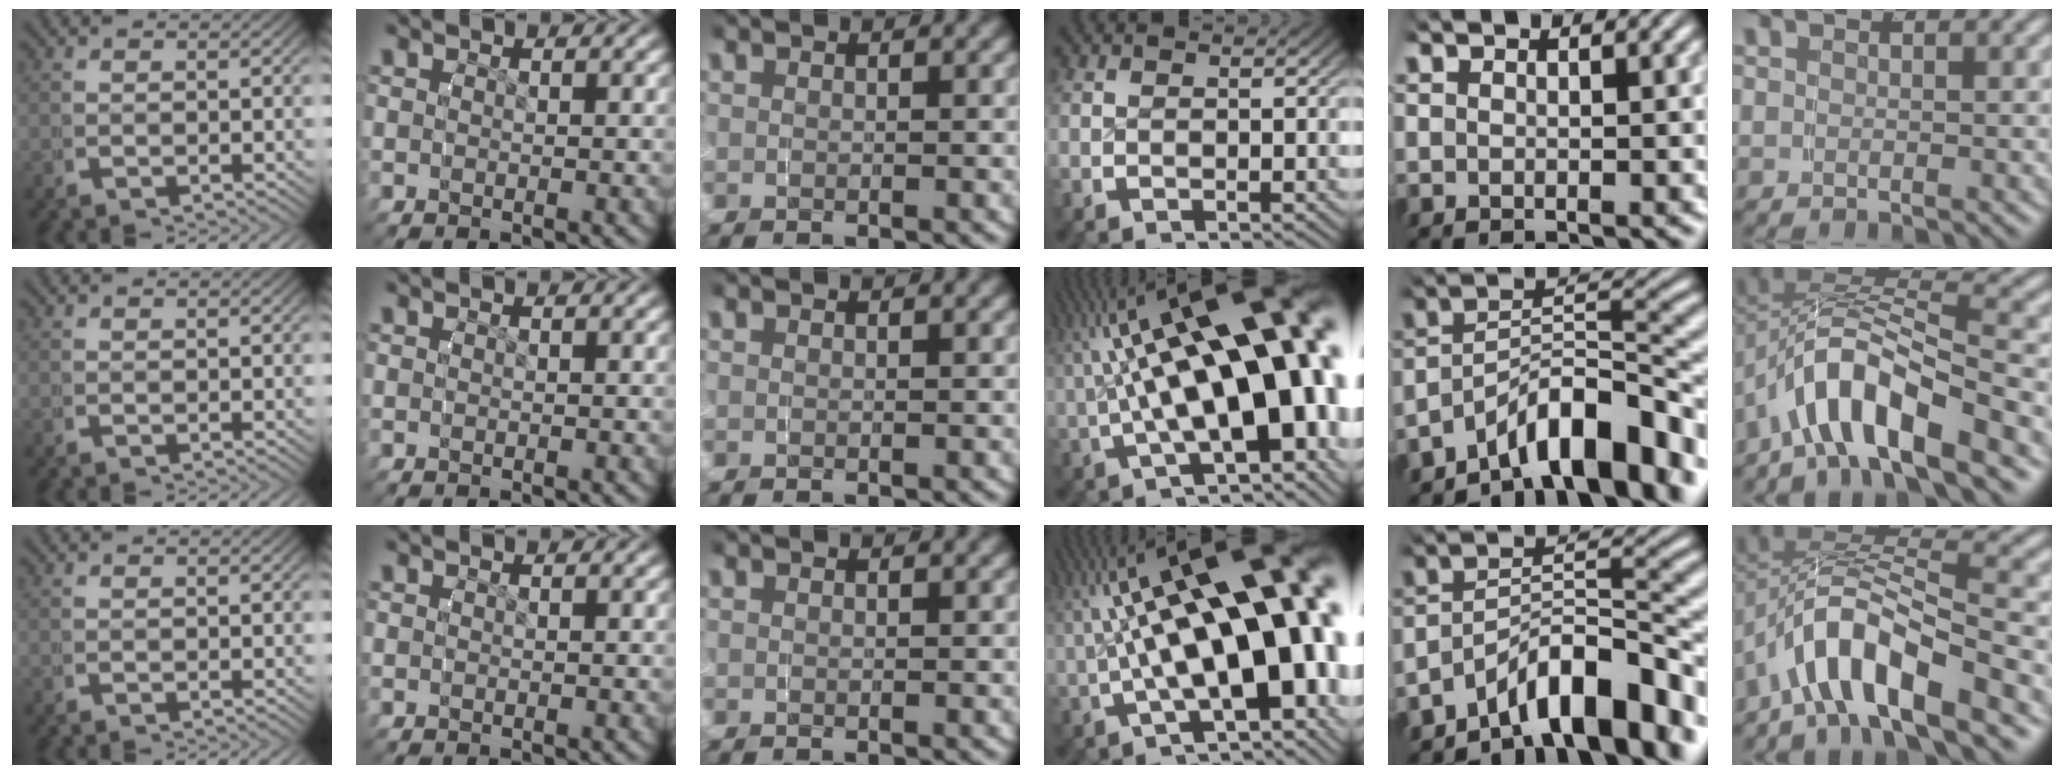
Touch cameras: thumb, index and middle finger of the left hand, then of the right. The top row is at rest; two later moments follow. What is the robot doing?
{"motion": "grasp_and_lifting", "object": "water bottle"}